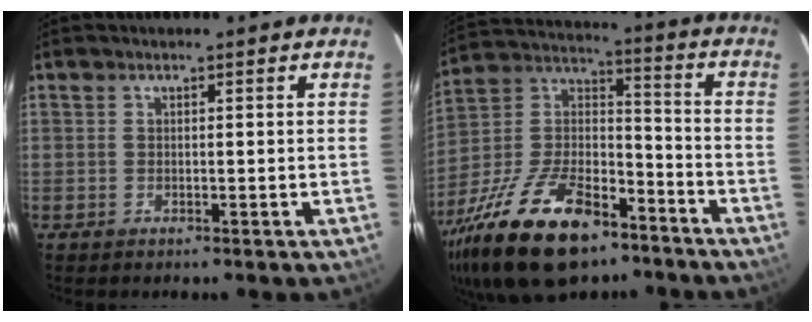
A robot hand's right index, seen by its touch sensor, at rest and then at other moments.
{"total": 26.7, "force": [-16.9, 12.3, 16.6], "torque": [-0.339, -0.004, -0.281]}